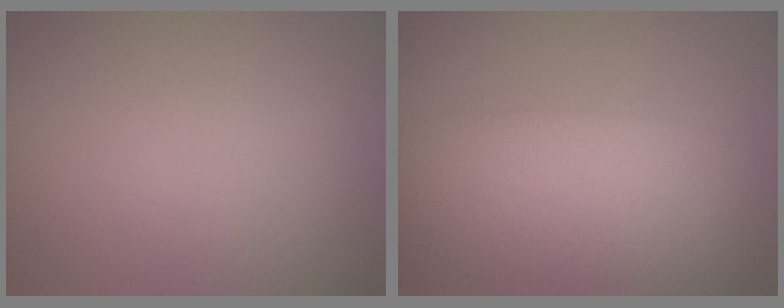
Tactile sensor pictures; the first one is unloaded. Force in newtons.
{"total": 12.3, "press": 12.3, "slide": 0.6}